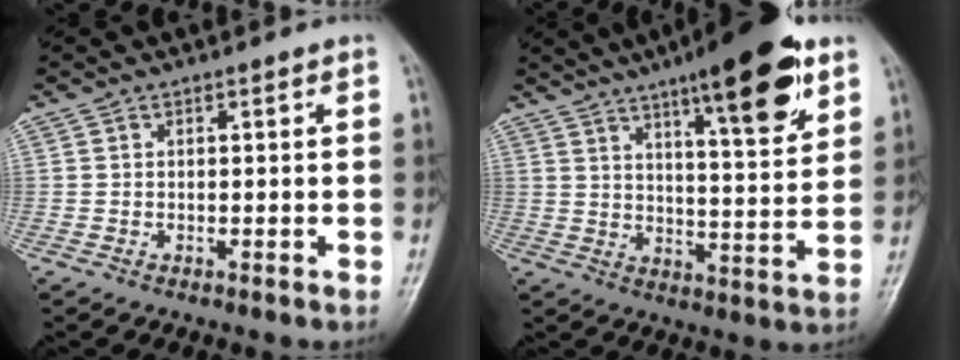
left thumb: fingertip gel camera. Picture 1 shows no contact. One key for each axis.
{"total": 17.0, "fx": 9.9, "fy": 3.9, "fz": 13.2, "tx": -0.171, "ty": -0.046, "tz": 0.149}